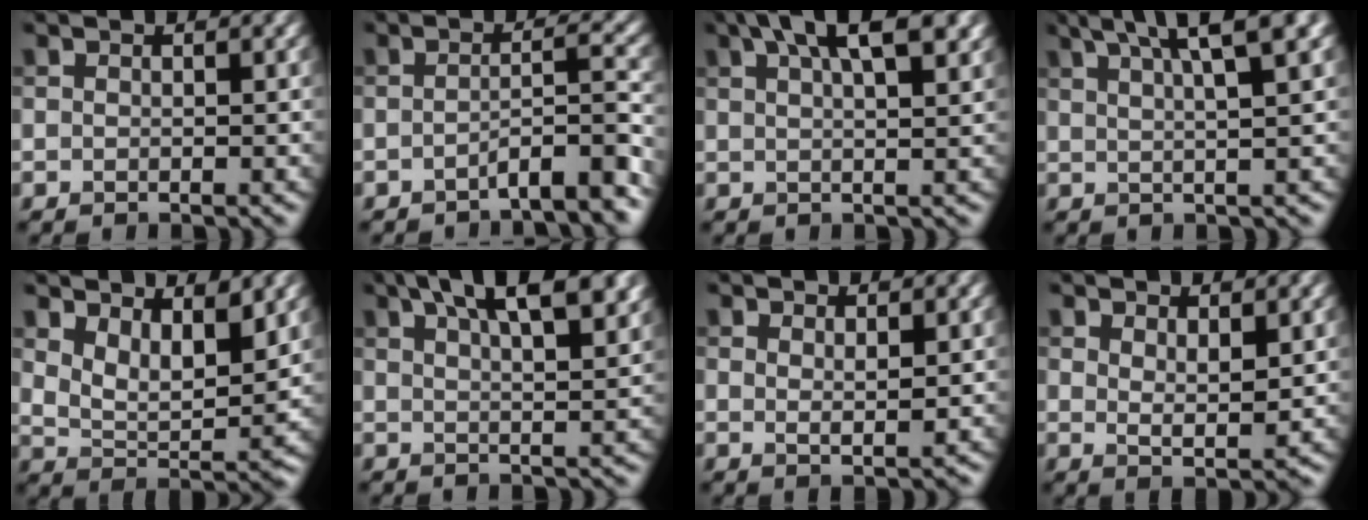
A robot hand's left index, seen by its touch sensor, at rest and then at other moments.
{"total": 4.4, "force": [-2.8, 0.6, 3.4], "torque": [-0.040, 0.016, -0.059]}
{"total": 8.2, "force": [4.3, 2.7, 6.4], "torque": [-0.070, 0.029, 0.050]}
{"total": 7.1, "force": [4.1, 1.5, 5.6], "torque": [-0.058, 0.025, 0.052]}
{"total": 5.3, "force": [3.0, 2.4, 3.7], "torque": [-0.066, -0.017, 0.055]}
{"total": 10.5, "force": [5.9, 3.8, 7.9], "torque": [-0.088, 0.035, 0.069]}
{"total": 1.4, "force": [0.7, 0.3, 1.2], "torque": [-0.020, -0.004, 0.013]}
{"total": 2.4, "force": [1.3, 0.6, 1.9], "torque": [-0.031, -0.009, 0.026]}